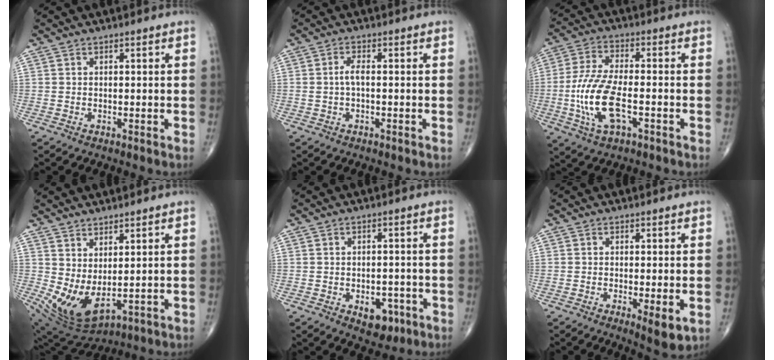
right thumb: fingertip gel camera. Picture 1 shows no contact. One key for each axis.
{"total": 2.3, "fx": -0.1, "fy": 0.8, "fz": 2.1, "tx": -0.045, "ty": 0.006, "tz": -0.002}
{"total": 12.5, "fx": -3.1, "fy": 5.2, "fz": 11.0, "tx": -0.238, "ty": 0.013, "tz": -0.058}
{"total": 10.0, "fx": 1.0, "fy": 4.4, "fz": 8.9, "tx": -0.169, "ty": -0.023, "tz": 0.045}
{"total": 5.5, "fx": -2.3, "fy": 3.5, "fz": 3.6, "tx": -0.025, "ty": 0.012, "tz": -0.022}
{"total": 4.8, "fx": -1.3, "fy": 1.3, "fz": 4.4, "tx": -0.070, "ty": -0.015, "tz": -0.021}